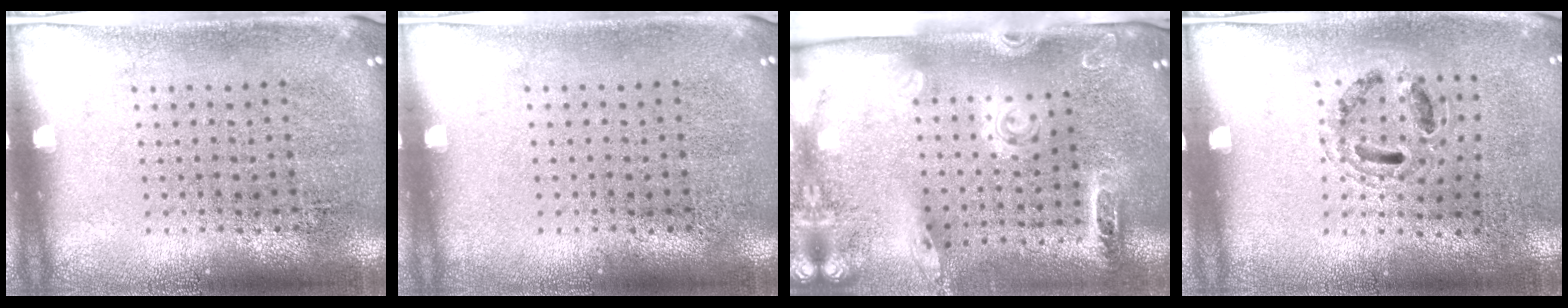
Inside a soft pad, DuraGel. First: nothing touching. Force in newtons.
{"total": 0.0}
{"total": 2.7, "press": 2.0, "slide": 1.8}
{"total": 0.8, "press": 0.8, "slide": 0.3}